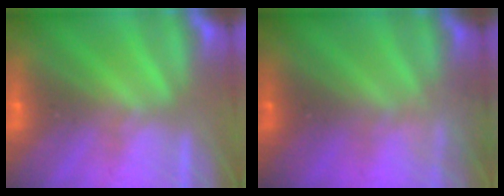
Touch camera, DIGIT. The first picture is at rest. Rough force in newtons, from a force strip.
{"total": 2.3}